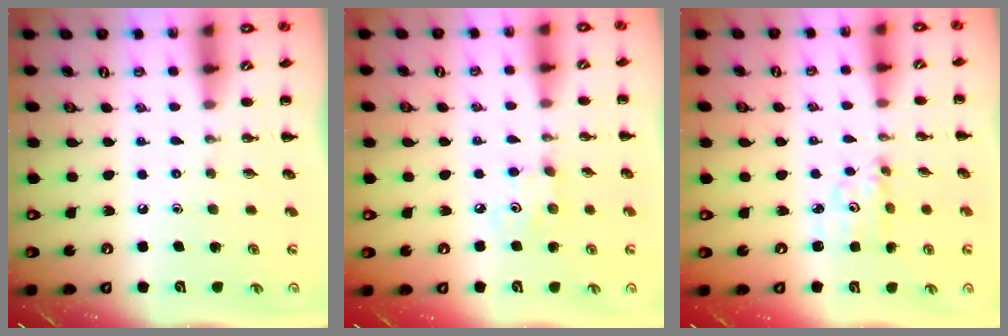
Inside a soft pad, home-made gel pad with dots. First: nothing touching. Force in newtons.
{"total": 3.1, "press": 3.0, "slide": 0.8}
{"total": 2.7, "press": 2.7, "slide": 0.3}